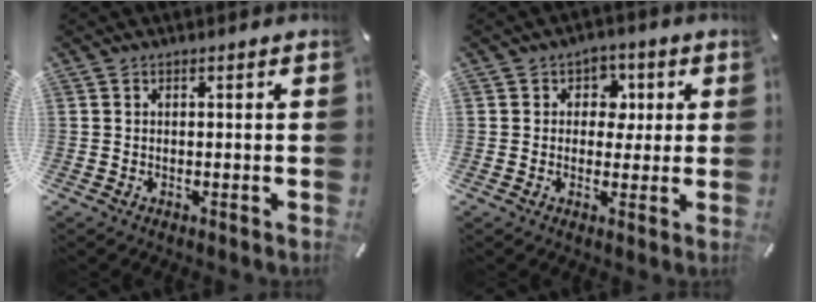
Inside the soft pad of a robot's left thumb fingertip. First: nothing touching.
{"total": 5.8, "force": [0.7, 5.0, 2.8], "torque": [-0.028, 0.000, 0.004]}